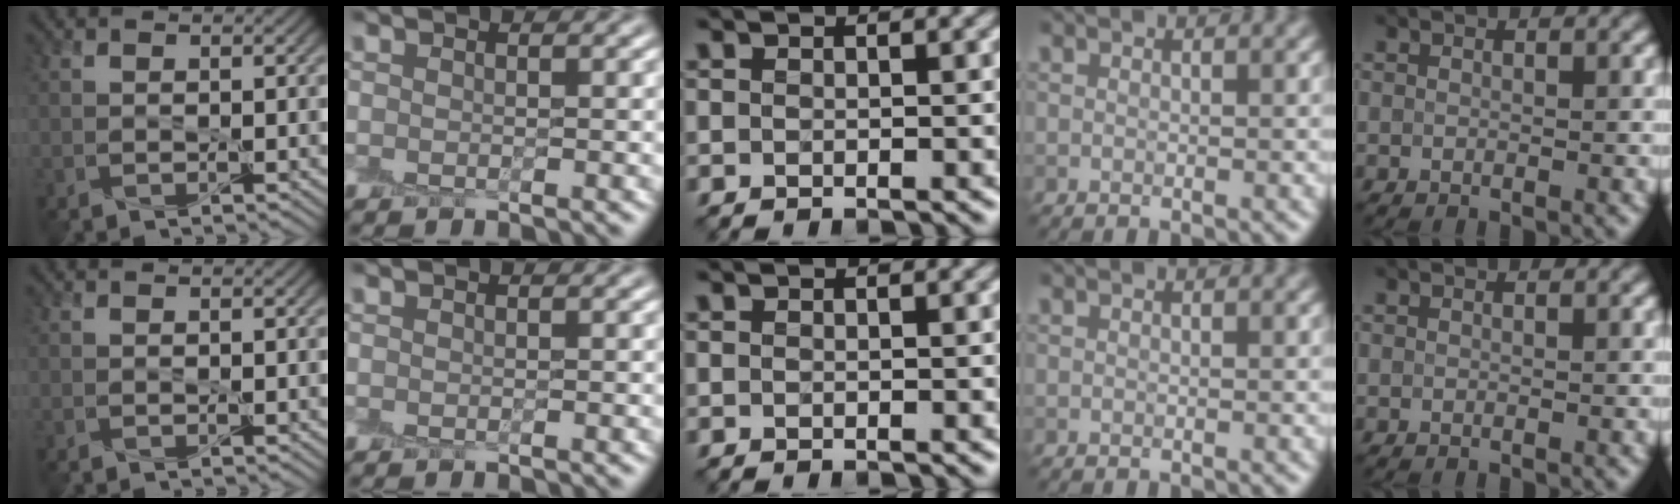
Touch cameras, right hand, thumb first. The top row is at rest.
{}